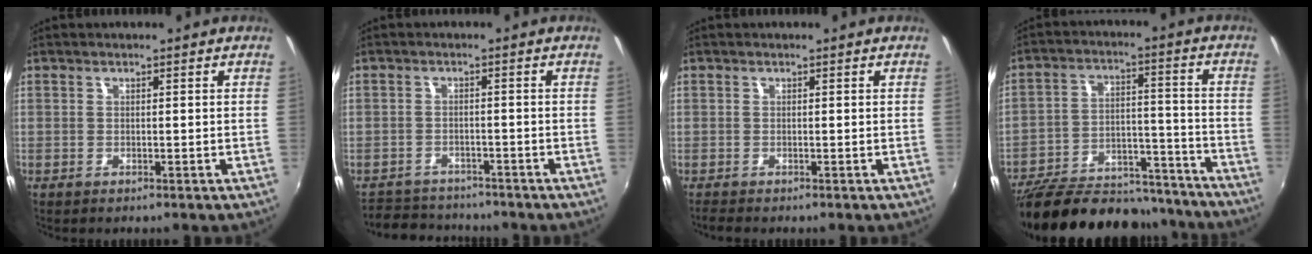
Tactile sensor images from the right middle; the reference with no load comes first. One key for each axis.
{"total": 6.1, "fx": -5.4, "fy": 2.9, "fz": 0.4, "tx": -0.023, "ty": 0.020, "tz": -0.088}
{"total": 1.2, "fx": -1.1, "fy": 0.5, "fz": 0.1, "tx": -0.007, "ty": -0.003, "tz": -0.024}
{"total": 22.8, "fx": -19.5, "fy": 9.2, "fz": 7.2, "tx": -0.152, "ty": 0.044, "tz": -0.269}